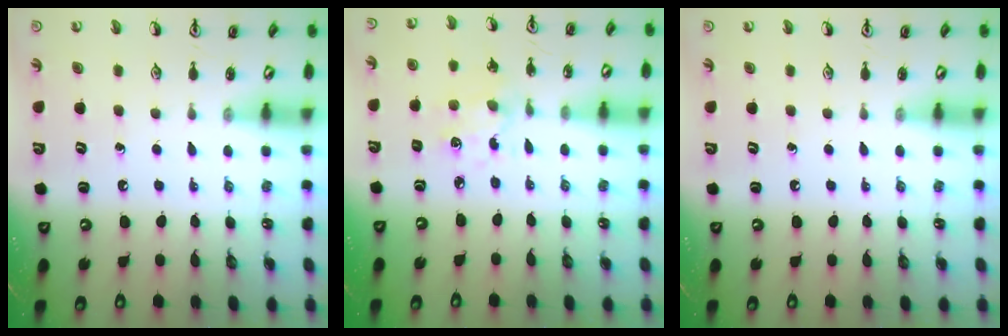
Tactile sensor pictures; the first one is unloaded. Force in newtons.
{"total": 2.6, "press": 2.4, "slide": 0.9}
{"total": 0.0}